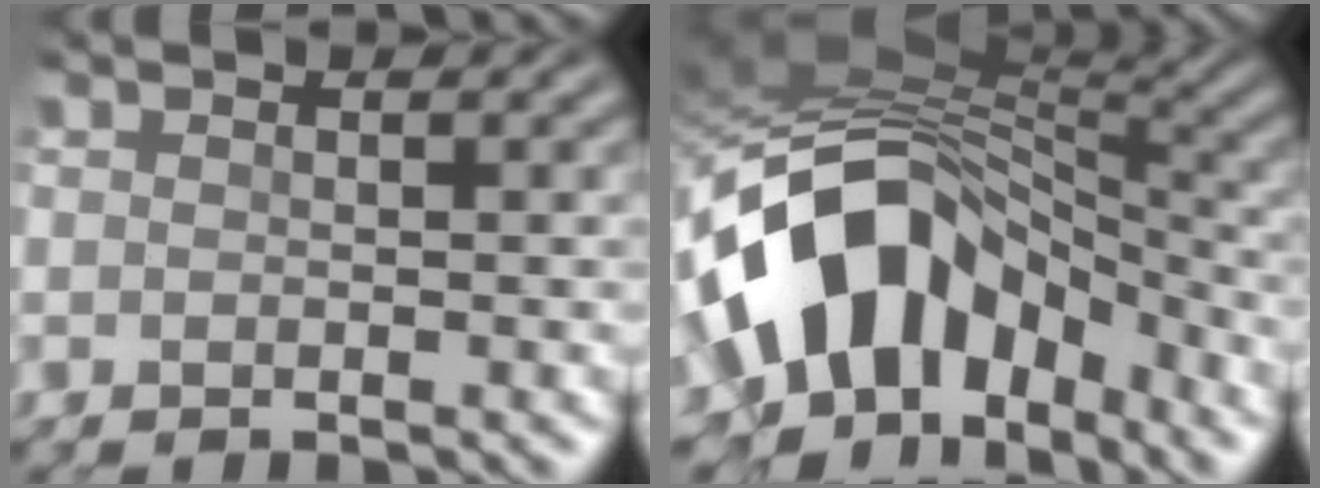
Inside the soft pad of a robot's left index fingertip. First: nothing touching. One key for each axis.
{"total": 12.4, "fx": -3.3, "fy": 8.2, "fz": 8.6, "tx": -0.156, "ty": 0.012, "tz": -0.062}